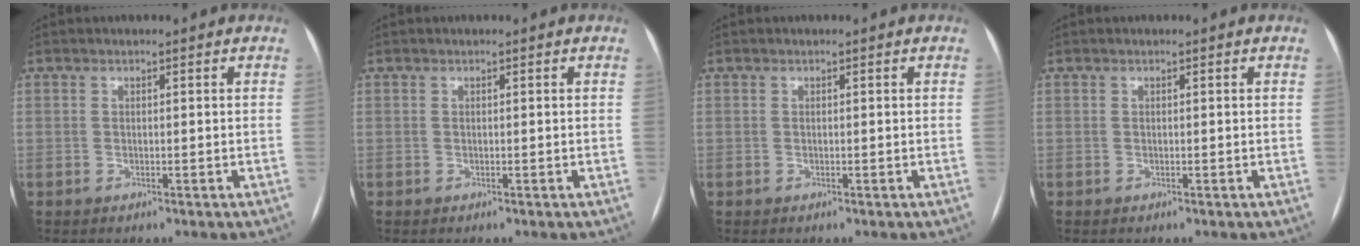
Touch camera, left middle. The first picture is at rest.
{"total": 0.0}
{"total": 0.0}
{"total": 0.0}